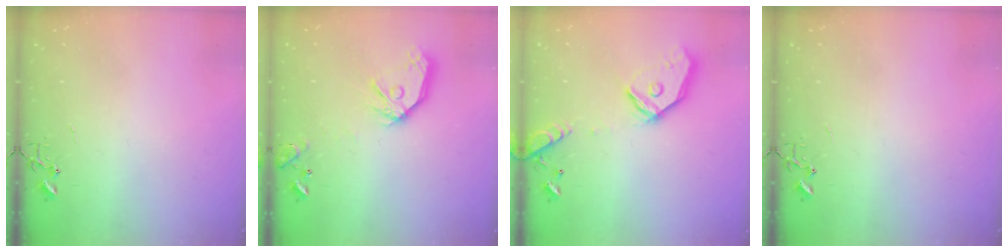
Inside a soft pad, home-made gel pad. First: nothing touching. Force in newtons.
{"total": 15.3, "press": 15.1, "slide": 2.1}
{"total": 17.6, "press": 17.4, "slide": 2.7}
{"total": 0.0}